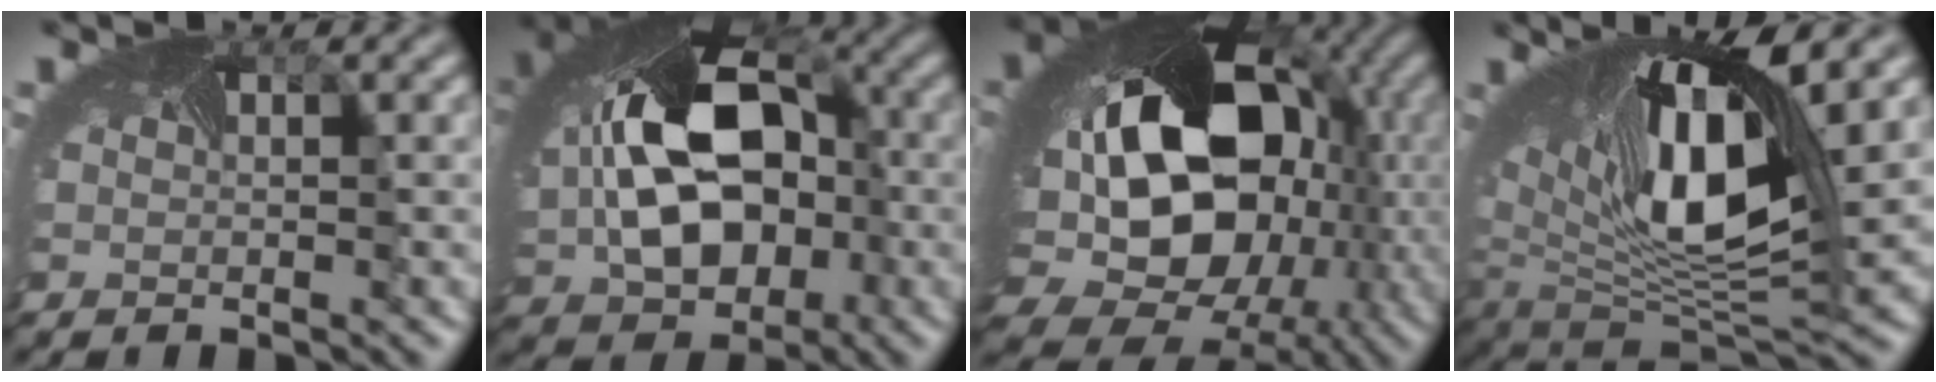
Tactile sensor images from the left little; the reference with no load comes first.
{"total": 11.9, "force": [0.0, 8.7, 8.1], "torque": [-0.159, -0.008, 0.017]}
{"total": 17.5, "force": [-0.1, 13.8, 10.8], "torque": [-0.193, -0.031, 0.024]}
{"total": 11.0, "force": [3.4, 4.4, 9.5], "torque": [-0.172, -0.008, 0.068]}